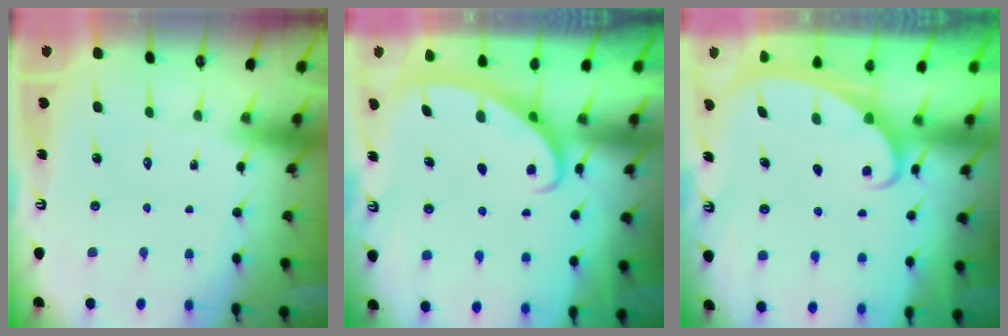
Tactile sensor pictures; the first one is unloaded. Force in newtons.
{"total": 2.6, "press": 2.6, "slide": 0.4}
{"total": 2.3, "press": 2.3, "slide": 0.3}